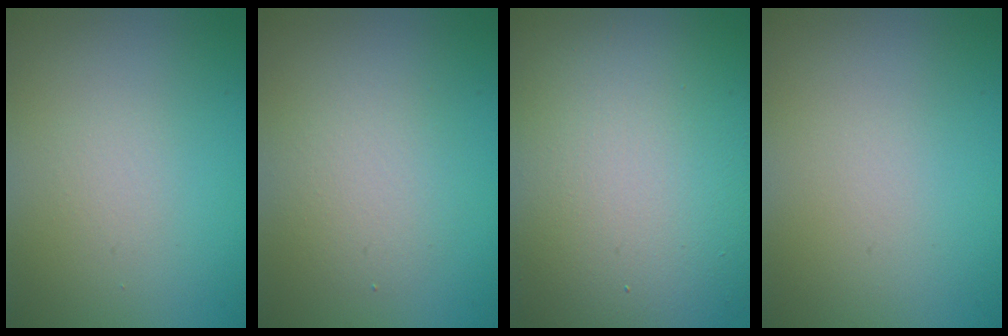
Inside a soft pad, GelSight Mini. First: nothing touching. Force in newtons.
{"total": 2.5, "press": 2.5, "slide": 0.1}
{"total": 16.6, "press": 16.6, "slide": 0.4}
{"total": 0.0}